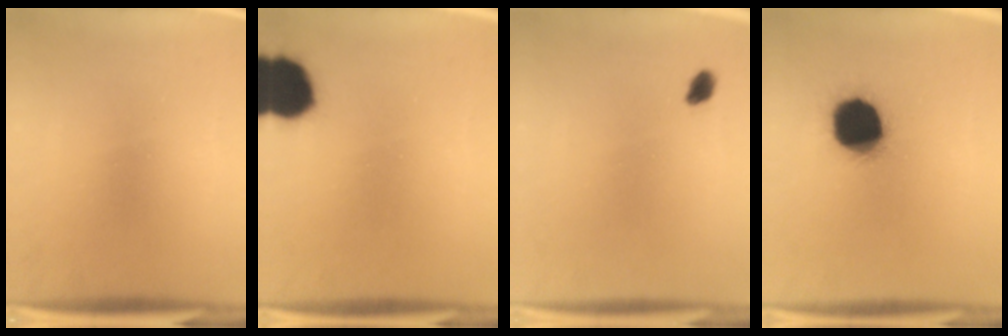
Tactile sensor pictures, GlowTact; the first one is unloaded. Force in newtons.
{"total": 13.8}
{"total": 1.9}
{"total": 18.5}